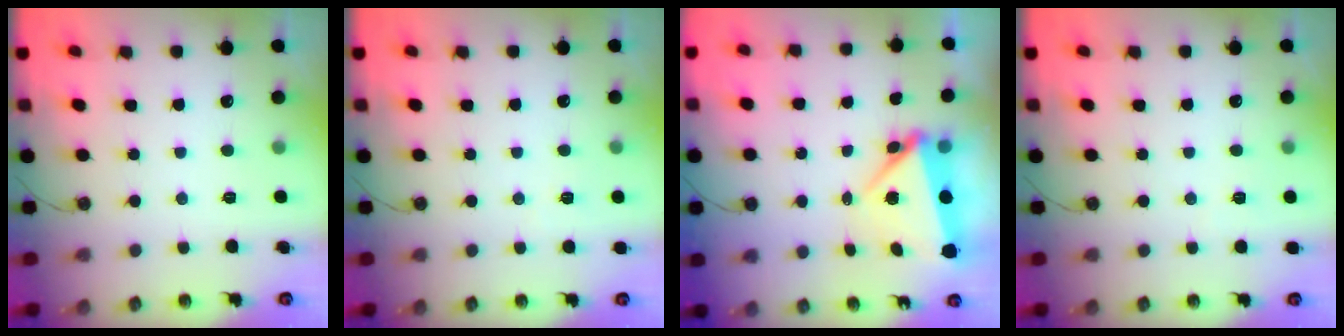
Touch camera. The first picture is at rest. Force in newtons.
{"total": 2.8, "press": 2.0, "slide": 2.0}
{"total": 7.5, "press": 6.5, "slide": 3.7}
{"total": 1.9, "press": 1.9, "slide": 0.4}